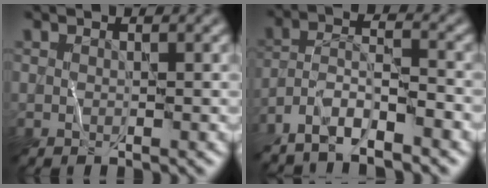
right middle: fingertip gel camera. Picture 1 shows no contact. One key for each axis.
{"total": 5.8, "fx": -4.6, "fy": 1.1, "fz": 3.5, "tx": -0.060, "ty": 0.007, "tz": -0.089}